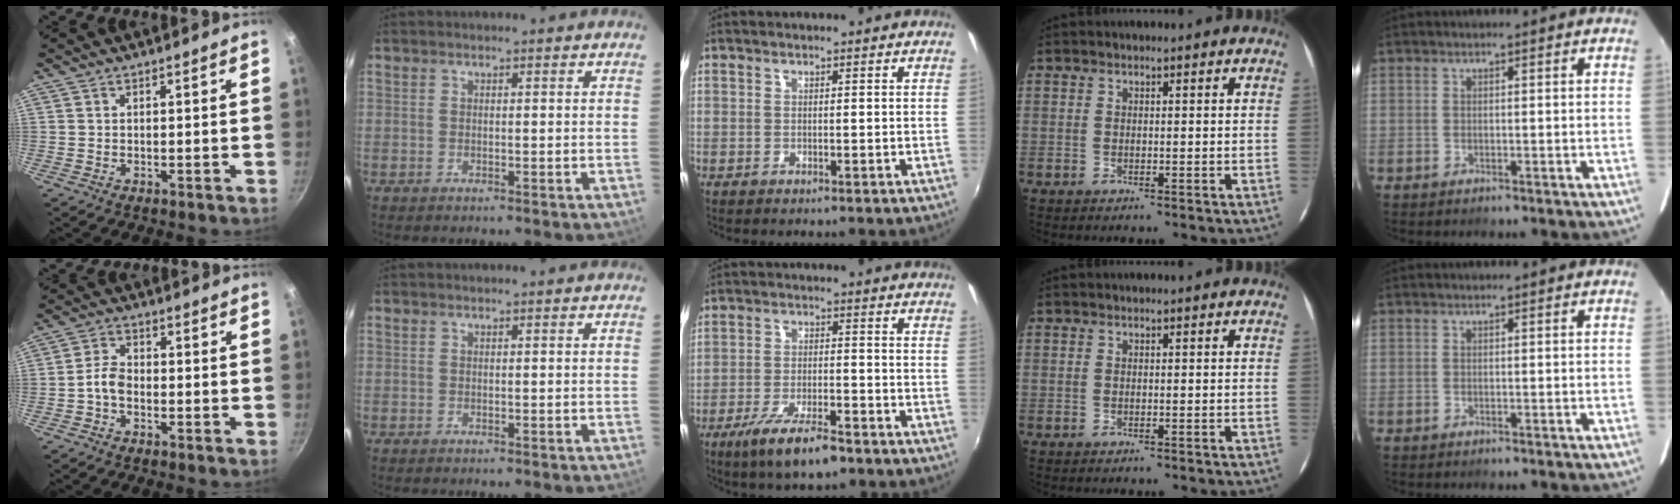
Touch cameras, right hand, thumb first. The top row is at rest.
{"thumb": {"total": 3.7, "force": [-1.5, 2.3, 2.5], "torque": [-0.046, 0.024, -0.036]}, "middle": {"total": 9.8, "force": [-6.8, 2.3, 6.6], "torque": [-0.148, -0.023, -0.118]}}